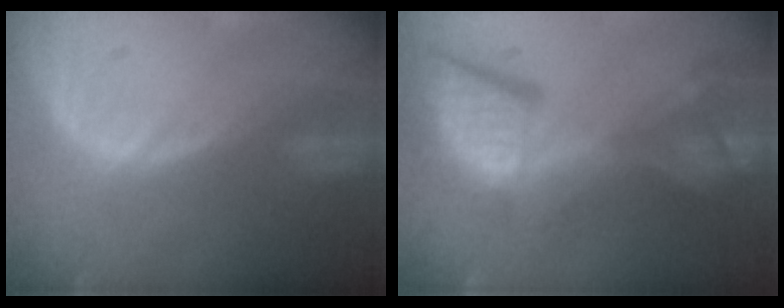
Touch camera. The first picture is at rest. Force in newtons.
{"total": 14.0, "press": 11.3, "slide": 8.2}